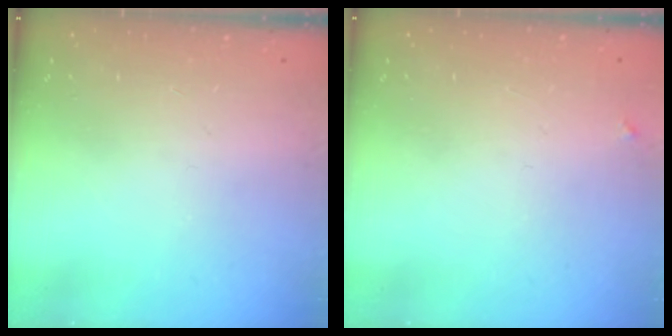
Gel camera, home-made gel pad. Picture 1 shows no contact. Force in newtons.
{"total": 3.3, "press": 3.3, "slide": 0.4}